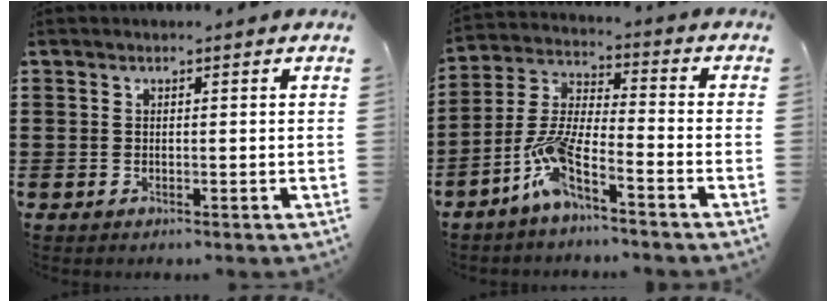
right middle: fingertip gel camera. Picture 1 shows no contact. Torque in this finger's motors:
{"motor_torque": [2.14, 0.00, 0.43, 0.21]}